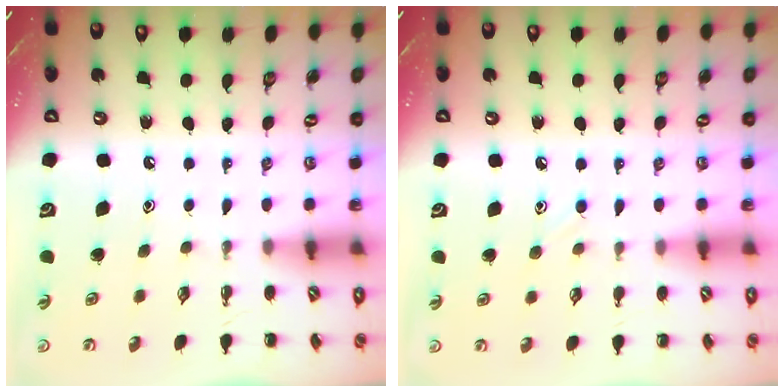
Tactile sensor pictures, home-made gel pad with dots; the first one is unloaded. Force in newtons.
{"total": 6.5, "press": 6.1, "slide": 2.2}